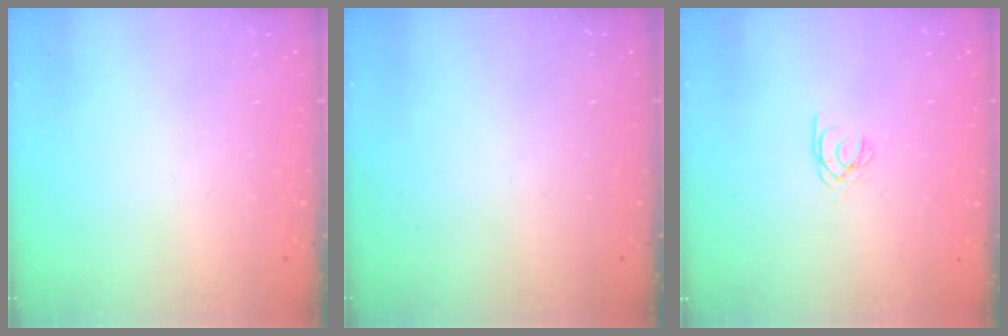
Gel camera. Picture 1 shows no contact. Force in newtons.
{"total": 0.0}
{"total": 2.6, "press": 2.6, "slide": 0.1}